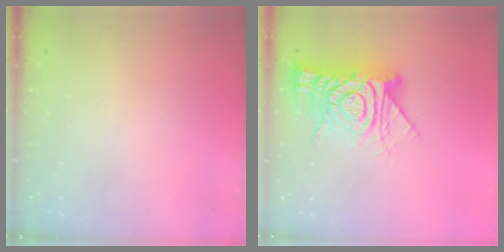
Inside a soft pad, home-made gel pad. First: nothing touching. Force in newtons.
{"total": 18.4, "press": 18.3, "slide": 1.8}